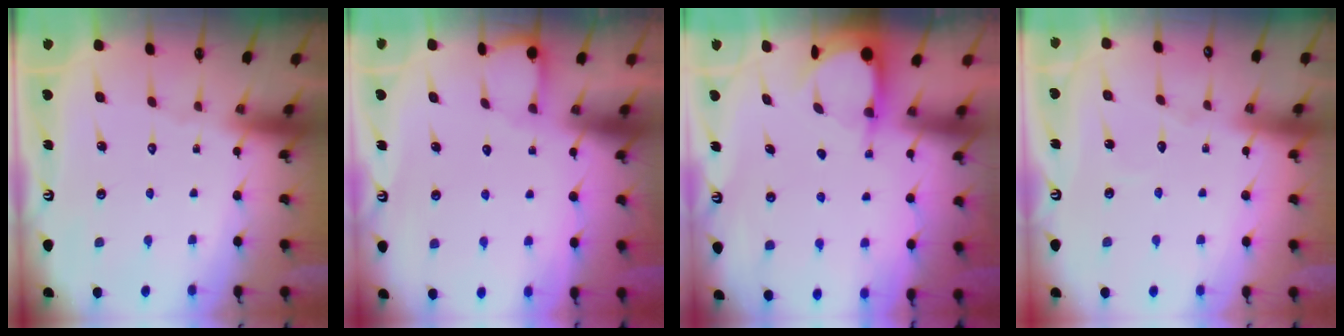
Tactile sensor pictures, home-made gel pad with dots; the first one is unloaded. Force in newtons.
{"total": 2.0, "press": 2.0, "slide": 0.2}
{"total": 3.9, "press": 3.9, "slide": 0.3}
{"total": 3.1, "press": 3.1, "slide": 0.4}